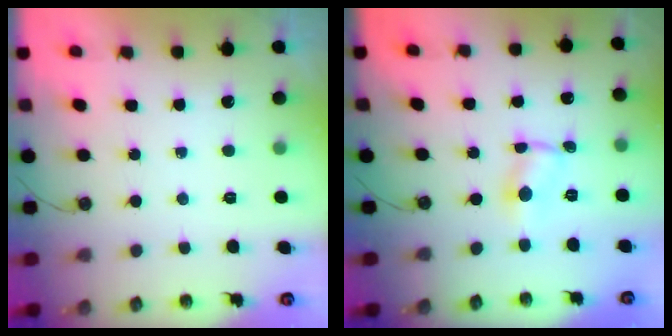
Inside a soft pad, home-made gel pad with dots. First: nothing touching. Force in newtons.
{"total": 1.5, "press": 1.5, "slide": 0.1}